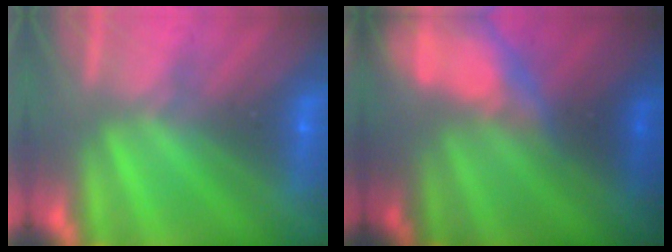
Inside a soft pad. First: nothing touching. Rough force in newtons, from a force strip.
{"total": 7.6}